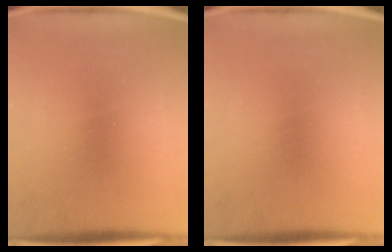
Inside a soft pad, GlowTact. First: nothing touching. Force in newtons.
{"total": 0.0}